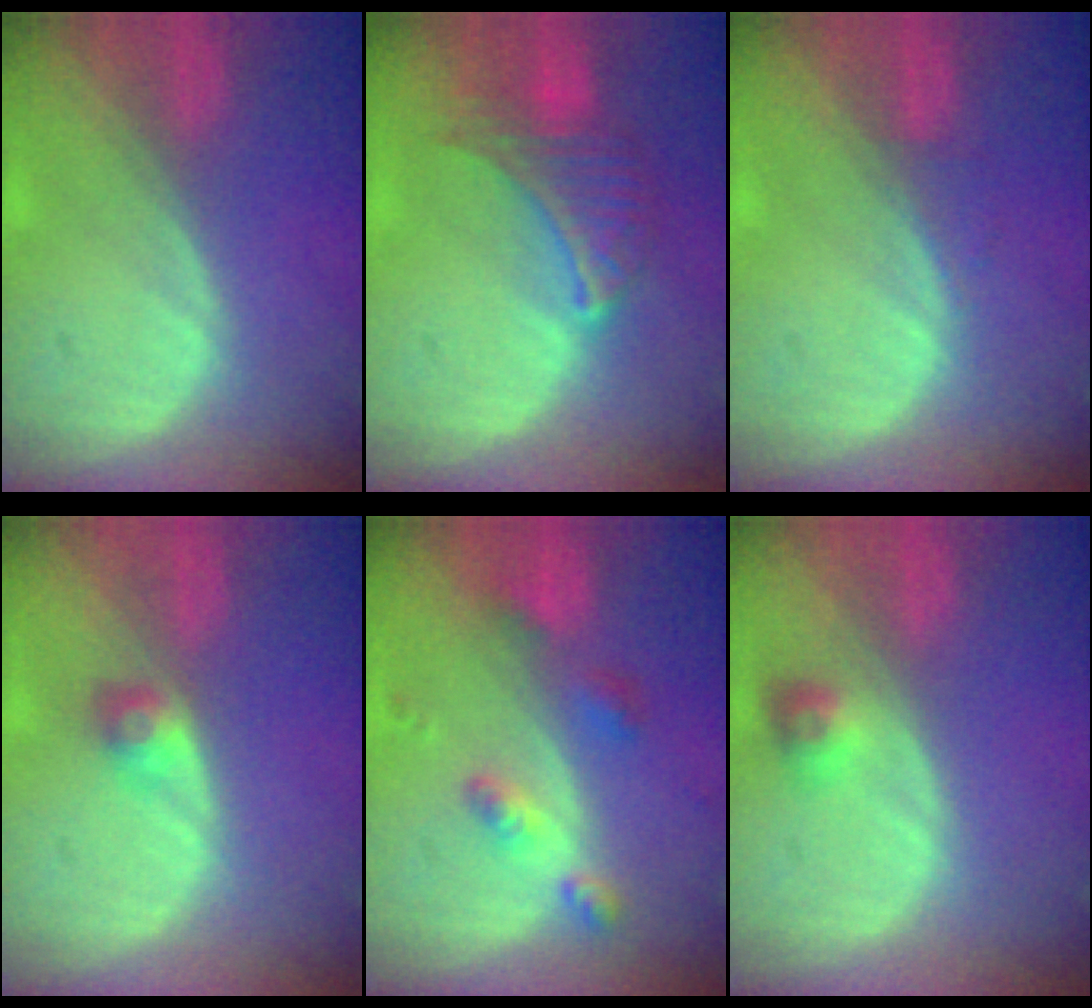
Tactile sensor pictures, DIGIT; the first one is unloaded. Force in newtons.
{"total": 6.6, "press": 6.5, "slide": 0.6}
{"total": 0.7, "press": 0.7, "slide": 0.1}
{"total": 2.5, "press": 2.3, "slide": 1.0}
{"total": 5.6, "press": 4.9, "slide": 2.7}
{"total": 2.9, "press": 2.6, "slide": 1.2}